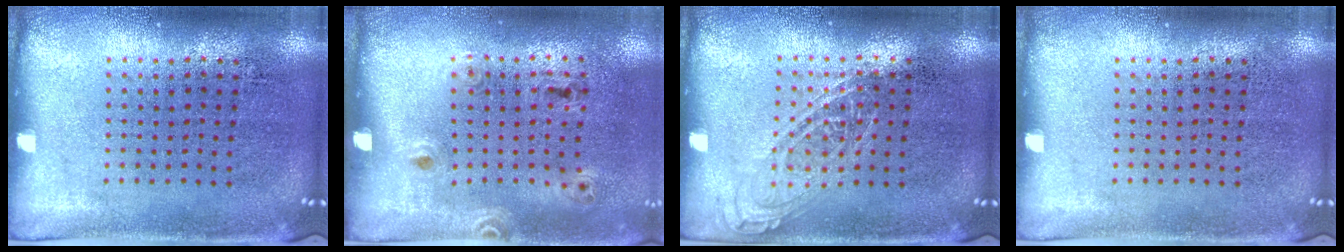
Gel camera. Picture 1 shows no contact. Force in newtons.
{"total": 1.3, "press": 0.8, "slide": 1.1}
{"total": 0.8, "press": 0.8, "slide": 0.1}
{"total": 0.0}